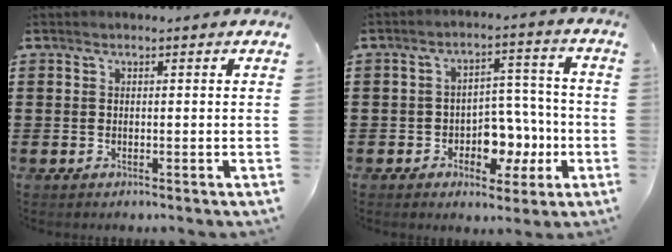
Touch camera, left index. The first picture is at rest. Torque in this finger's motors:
{"motor_torque": [1.37, 0.55, 0.34, 0.10]}